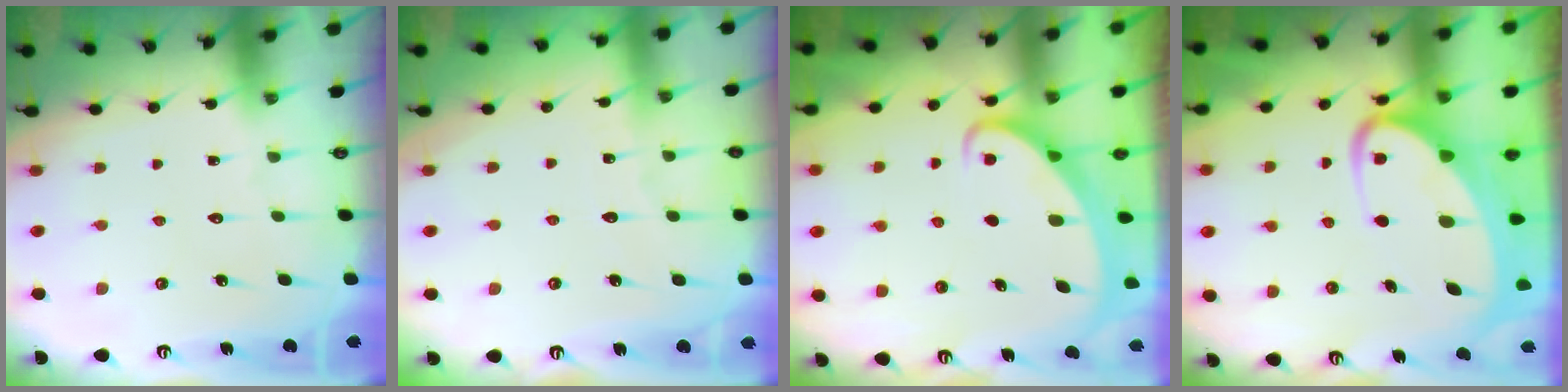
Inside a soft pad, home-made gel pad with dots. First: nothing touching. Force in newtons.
{"total": 2.5, "press": 2.5, "slide": 0.3}
{"total": 2.2, "press": 2.2, "slide": 0.3}
{"total": 8.4, "press": 8.4, "slide": 1.0}